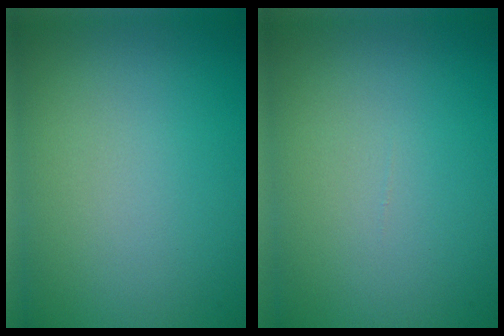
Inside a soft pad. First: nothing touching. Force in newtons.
{"total": 0.0}